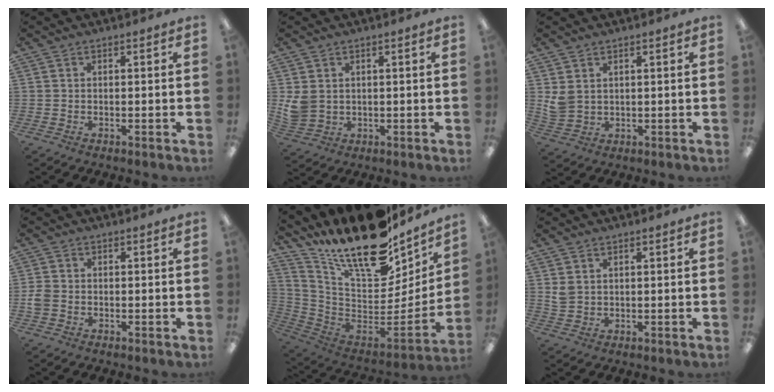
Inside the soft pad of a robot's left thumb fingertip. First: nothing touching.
{"total": 4.6, "force": [1.7, 3.7, 2.1], "torque": [-0.043, -0.003, 0.035]}
{"total": 3.8, "force": [2.1, 2.7, 1.8], "torque": [-0.031, -0.007, 0.040]}
{"total": 2.6, "force": [-0.5, 2.1, 1.5], "torque": [-0.024, 0.006, -0.008]}
{"total": 22.0, "force": [16.1, 8.5, 12.4], "torque": [-0.199, -0.126, 0.277]}
{"total": 2.4, "force": [1.4, 1.6, 1.2], "torque": [-0.027, 0.001, 0.026]}